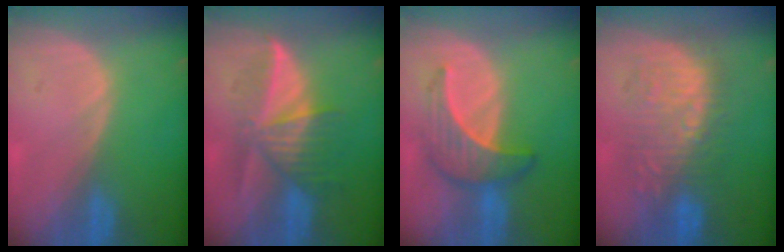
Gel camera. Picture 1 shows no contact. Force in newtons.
{"total": 6.8, "press": 6.8, "slide": 0.4}
{"total": 6.5, "press": 6.4, "slide": 1.1}
{"total": 9.2, "press": 9.2, "slide": 0.3}